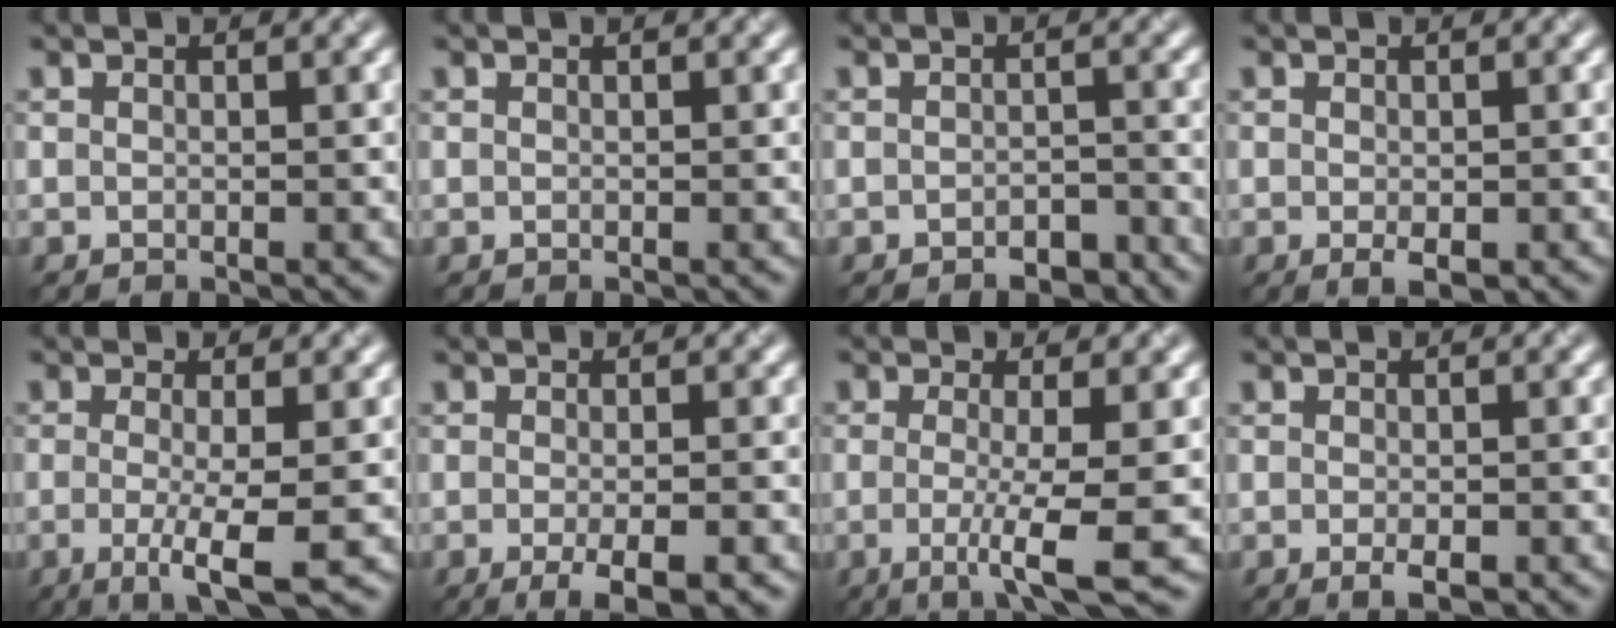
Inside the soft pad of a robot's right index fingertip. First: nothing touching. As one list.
[{"total": 0.0}, {"total": 1.9, "force": [-1.8, 0.1, 0.5], "torque": [-0.011, 0.004, -0.019]}, {"total": 1.0, "force": [-0.6, -0.1, 0.8], "torque": [-0.019, -0.001, 0.002]}, {"total": 4.7, "force": [-1.5, 0.8, 4.4], "torque": [-0.080, -0.008, -0.018]}, {"total": 4.0, "force": [-2.1, 0.7, 3.4], "torque": [-0.051, 0.000, -0.020]}, {"total": 4.8, "force": [-1.3, 0.7, 4.6], "torque": [-0.086, -0.010, -0.016]}, {"total": 1.4, "force": [-1.0, -0.1, 0.9], "torque": [-0.023, 0.000, -0.004]}]